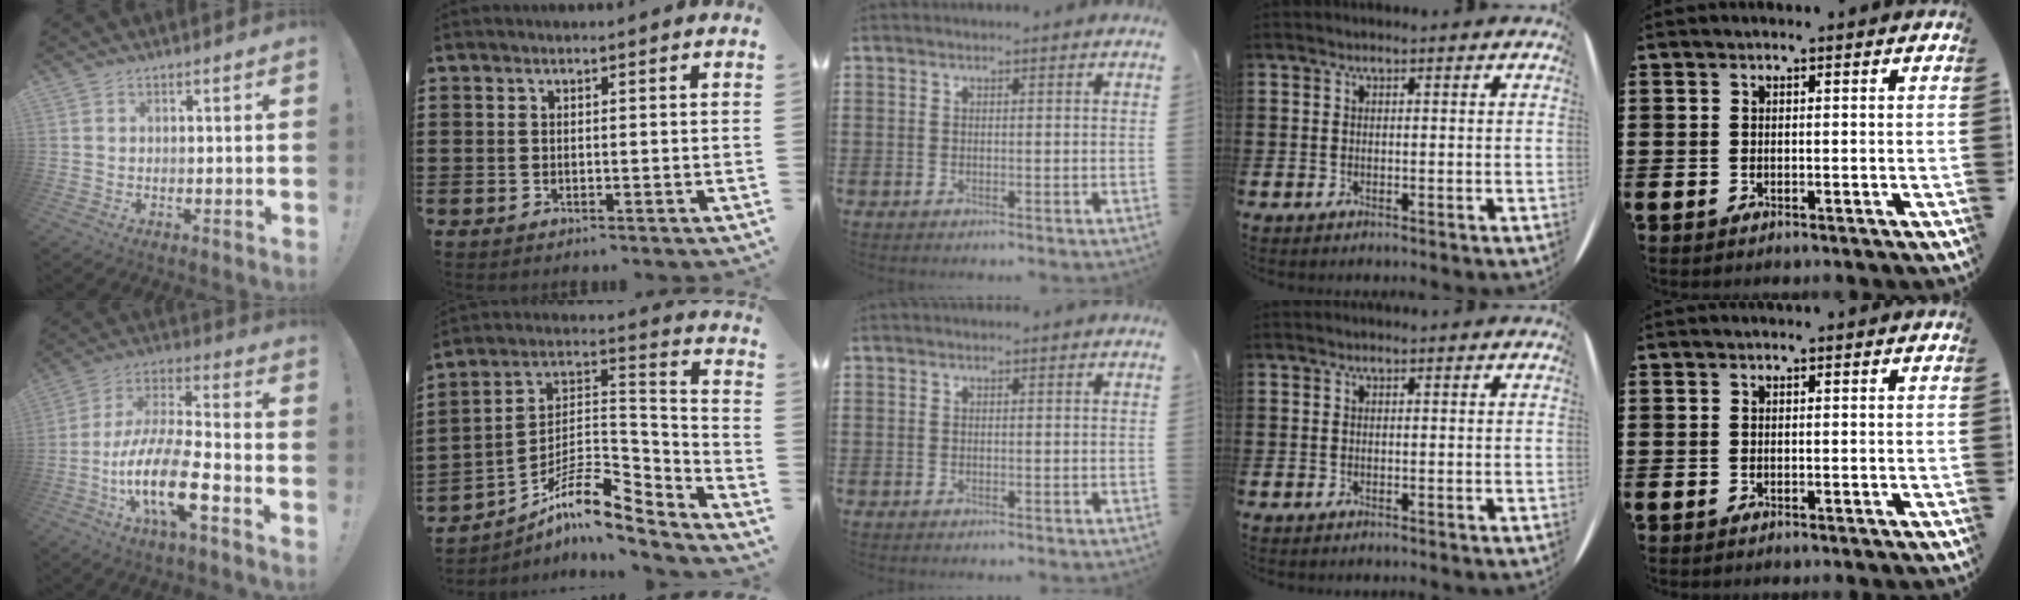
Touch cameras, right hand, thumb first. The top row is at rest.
{"thumb": {"total": 20.8, "force": [-8.2, 6.4, 18.0], "torque": [-0.350, 0.032, -0.137]}, "index": {"total": 9.3, "force": [-6.6, 3.5, 5.4], "torque": [-0.106, -0.003, -0.130]}}